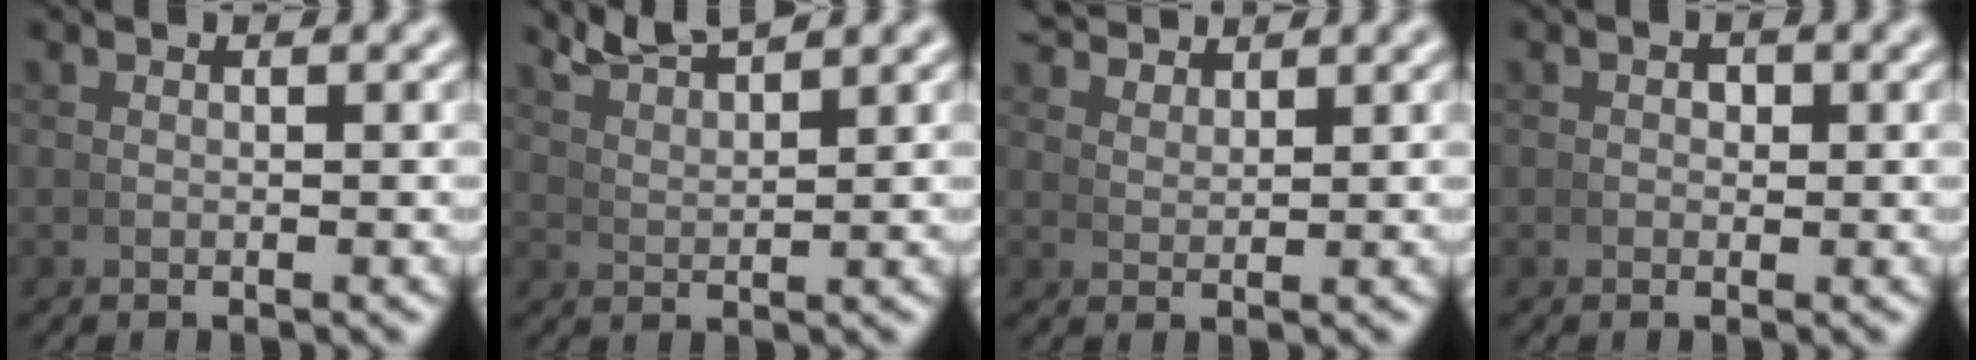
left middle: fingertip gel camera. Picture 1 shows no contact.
{"total": 4.6, "force": [4.2, 0.5, 1.7], "torque": [-0.033, 0.010, 0.076]}
{"total": 3.0, "force": [2.9, 0.2, 0.7], "torque": [-0.011, 0.005, 0.056]}
{"total": 0.7, "force": [0.0, 0.6, 0.4], "torque": [-0.002, 0.002, -0.002]}